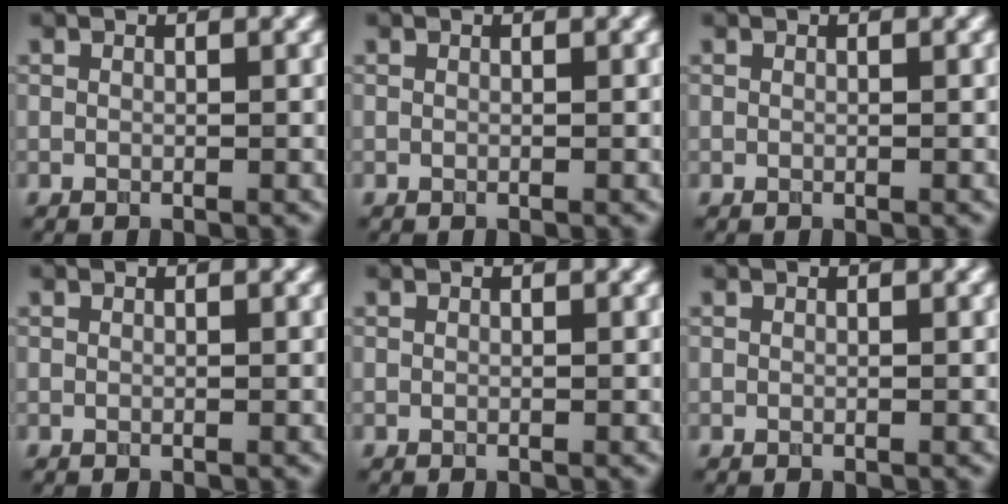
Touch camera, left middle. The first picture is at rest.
{"total": 0.0}
{"total": 0.0}
{"total": 0.0}
{"total": 0.0}
{"total": 0.0}